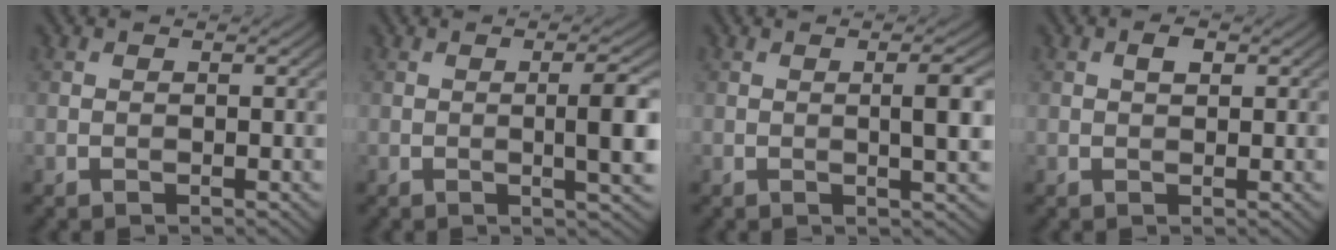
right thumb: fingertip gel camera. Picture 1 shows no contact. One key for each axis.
{"total": 4.5, "fx": -0.1, "fy": 0.5, "fz": 4.5, "tx": -0.076, "ty": 0.004, "tz": -0.002}
{"total": 3.4, "fx": 0.2, "fy": 0.4, "fz": 3.3, "tx": -0.053, "ty": 0.003, "tz": 0.003}
{"total": 1.5, "fx": 0.5, "fy": 0.7, "fz": 1.2, "tx": -0.020, "ty": 0.001, "tz": 0.008}